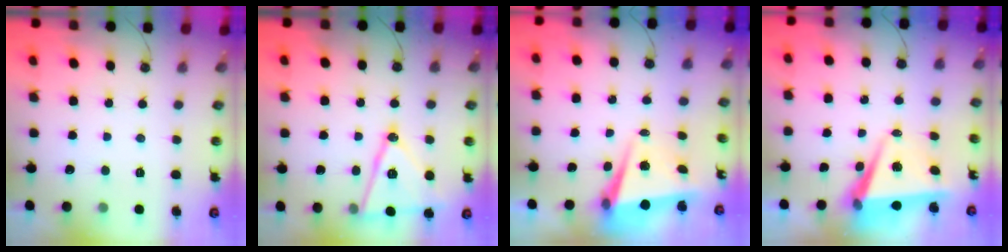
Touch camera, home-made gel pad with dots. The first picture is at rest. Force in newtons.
{"total": 15.6, "press": 15.1, "slide": 3.6}
{"total": 5.9, "press": 5.6, "slide": 2.0}
{"total": 7.2, "press": 5.6, "slide": 4.5}